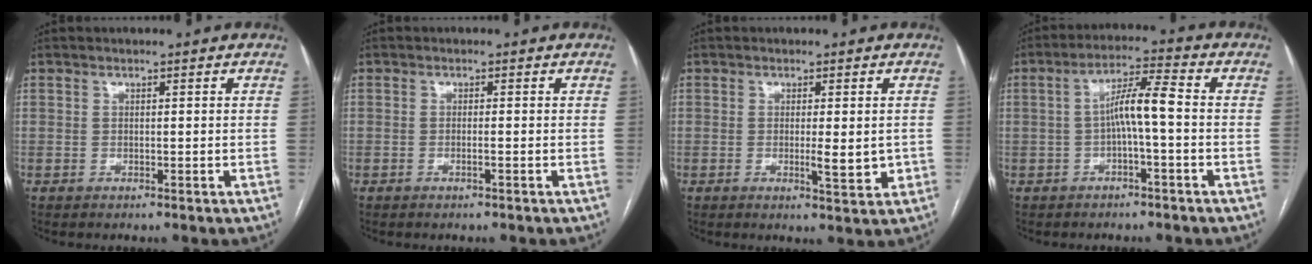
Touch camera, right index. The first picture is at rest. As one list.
[{"total": 0.8, "force": [-0.4, -0.1, 0.7], "torque": [-0.013, 0.000, -0.006]}, {"total": 4.0, "force": [-0.5, 1.0, 3.9], "torque": [-0.055, -0.006, -0.006]}, {"total": 6.4, "force": [-0.6, 0.5, 6.3], "torque": [-0.109, 0.023, -0.011]}]